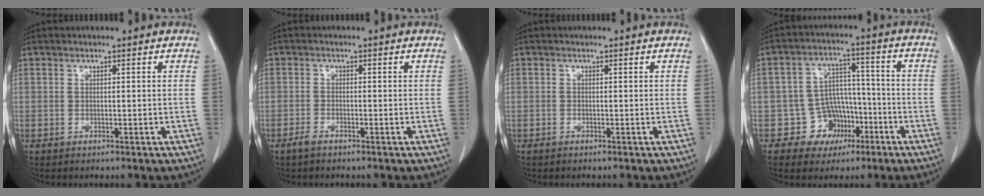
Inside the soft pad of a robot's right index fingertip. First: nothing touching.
{"total": 1.4, "force": [-1.1, 0.3, 0.8], "torque": [-0.020, -0.001, -0.020]}
{"total": 0.0}
{"total": 7.6, "force": [-3.4, 6.7, 1.1], "torque": [0.003, 0.025, -0.042]}